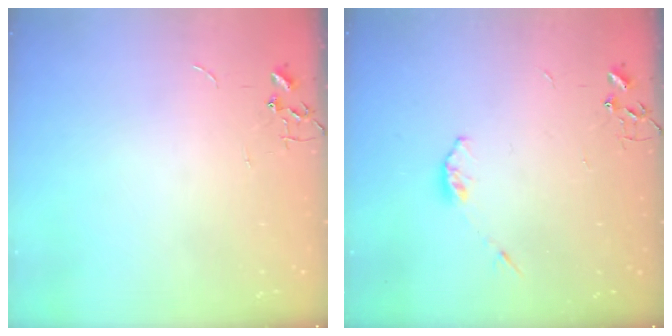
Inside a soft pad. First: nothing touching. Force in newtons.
{"total": 3.3, "press": 3.3, "slide": 0.5}